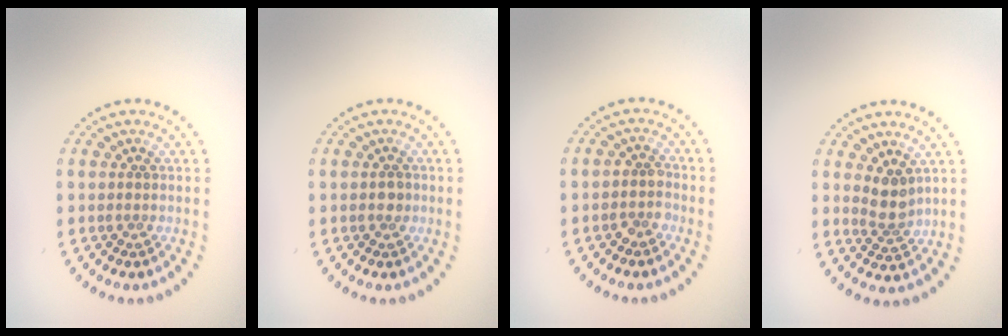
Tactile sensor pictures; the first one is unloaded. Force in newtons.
{"total": 0.9, "press": 0.9, "slide": 0.1}
{"total": 1.7, "press": 1.6, "slide": 0.7}
{"total": 2.3, "press": 1.8, "slide": 1.4}